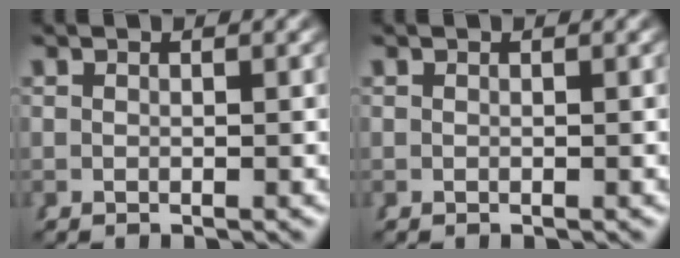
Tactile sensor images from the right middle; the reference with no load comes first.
{"total": 0.0}